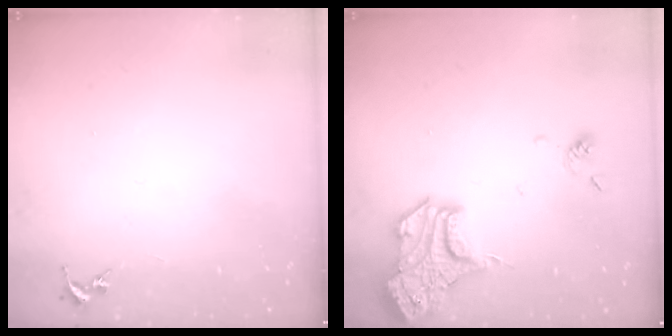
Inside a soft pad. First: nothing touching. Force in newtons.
{"total": 19.9, "press": 19.8, "slide": 1.8}